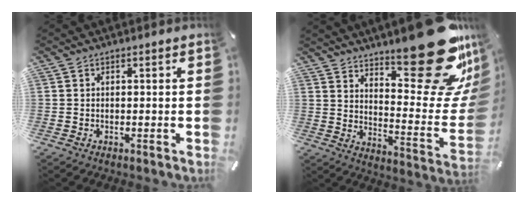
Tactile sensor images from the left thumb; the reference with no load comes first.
{"total": 29.3, "force": [18.7, 10.6, 19.8], "torque": [-0.231, -0.141, 0.315]}